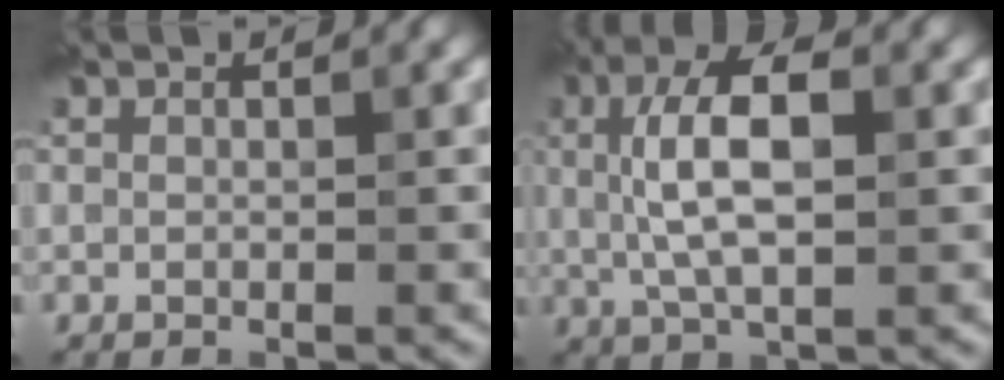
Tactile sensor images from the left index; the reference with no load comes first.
{"total": 6.7, "force": [0.9, 2.7, 6.1], "torque": [-0.117, 0.010, 0.013]}